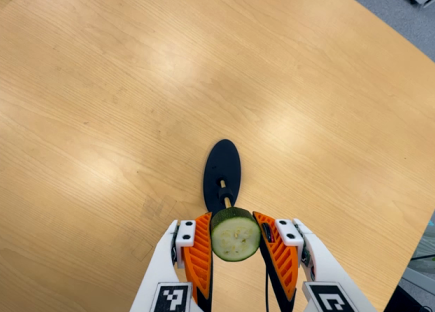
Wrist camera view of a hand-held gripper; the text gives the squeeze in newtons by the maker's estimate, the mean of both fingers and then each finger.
{"total": 12.1, "left": 10.6, "right": 13.5}